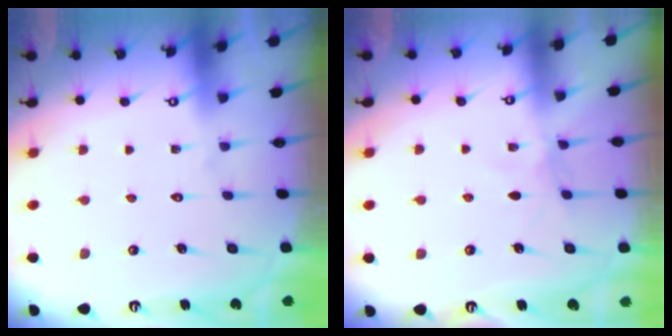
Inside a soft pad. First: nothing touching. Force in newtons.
{"total": 2.6, "press": 2.6, "slide": 0.4}